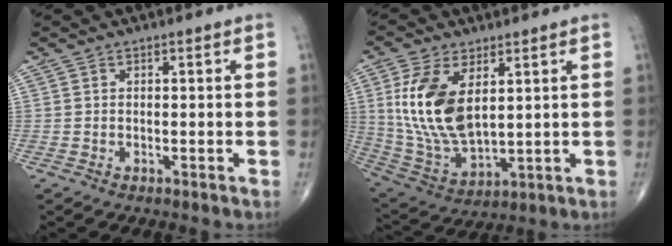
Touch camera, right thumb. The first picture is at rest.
{"total": 15.5, "force": [4.1, 8.2, 12.5], "torque": [-0.248, -0.020, 0.096]}